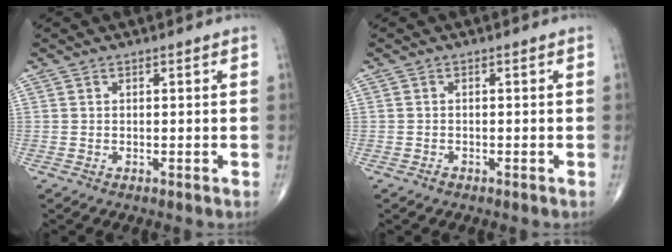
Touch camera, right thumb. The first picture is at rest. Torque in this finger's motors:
{"motor_torque": [-0.08, 0.20, -0.14, -0.03, 0.01]}